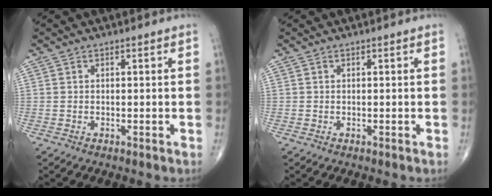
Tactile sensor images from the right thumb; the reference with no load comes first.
{"total": 0.0}